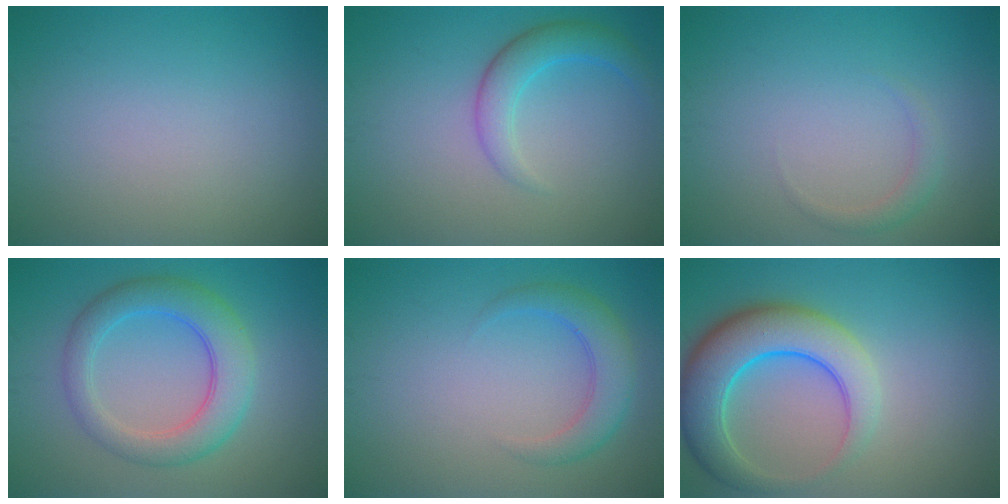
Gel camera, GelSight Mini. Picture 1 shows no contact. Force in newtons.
{"total": 3.2, "press": 3.2, "slide": 0.1}
{"total": 1.2, "press": 1.2, "slide": 0.0}
{"total": 5.4, "press": 5.4, "slide": 0.3}
{"total": 3.3, "press": 3.3, "slide": 0.2}
{"total": 7.6, "press": 7.6, "slide": 0.8}